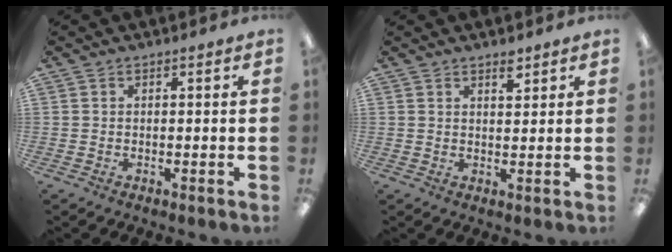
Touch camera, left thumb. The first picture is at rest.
{"total": 3.1, "force": [2.5, 1.2, 1.4], "torque": [-0.008, -0.014, 0.040]}